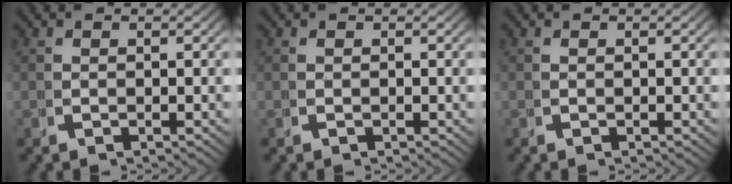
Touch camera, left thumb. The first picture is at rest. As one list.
[{"total": 0.6, "force": [0.3, -0.5, -0.2], "torque": [0.006, -0.002, 0.006]}, {"total": 0.0}]